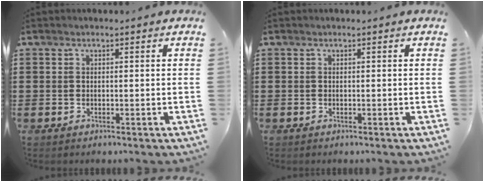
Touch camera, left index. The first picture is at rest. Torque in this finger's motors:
{"motor_torque": [0.00, 0.00, 0.01, 0.00]}